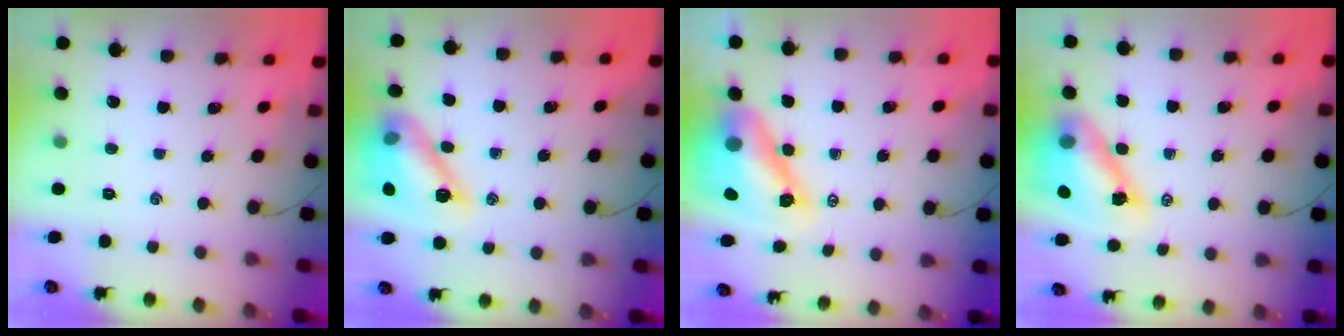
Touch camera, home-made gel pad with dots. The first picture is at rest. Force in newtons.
{"total": 14.9, "press": 14.8, "slide": 1.5}
{"total": 13.0, "press": 12.3, "slide": 4.3}
{"total": 12.5, "press": 12.1, "slide": 3.2}